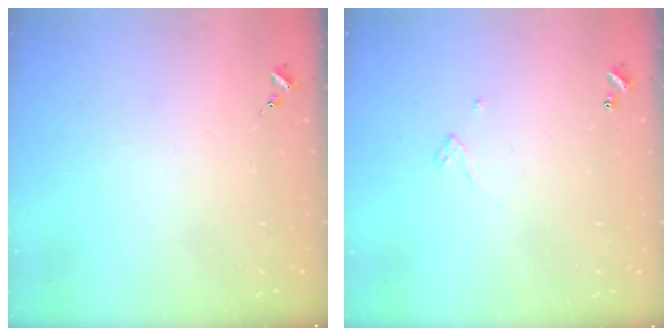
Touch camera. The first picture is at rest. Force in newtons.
{"total": 3.2, "press": 3.2, "slide": 0.1}